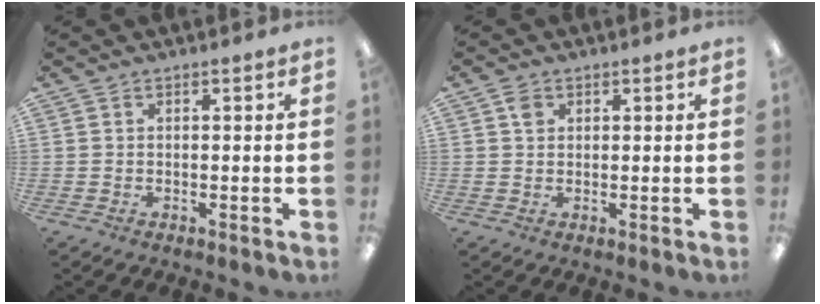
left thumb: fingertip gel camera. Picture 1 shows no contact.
{"total": 1.9, "force": [0.9, 1.5, 0.8], "torque": [-0.019, 0.003, 0.016]}